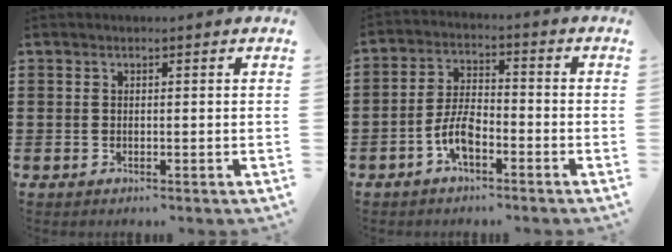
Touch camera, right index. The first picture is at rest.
{"total": 6.1, "force": [-3.1, 2.7, 4.5], "torque": [-0.109, 0.002, -0.066]}